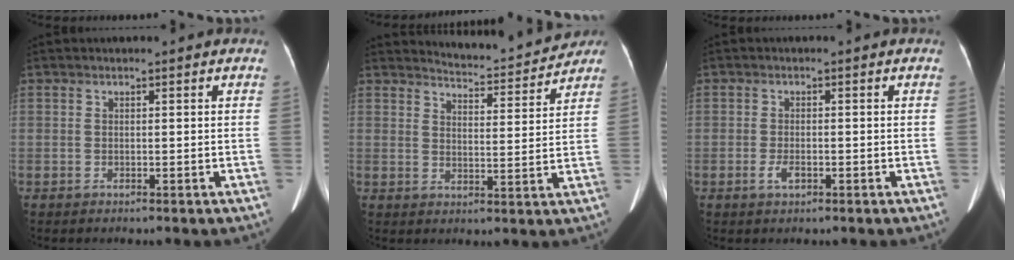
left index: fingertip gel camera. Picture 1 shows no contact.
{"total": 8.6, "force": [8.5, 0.7, 0.7], "torque": [-0.018, -0.003, 0.113]}
{"total": 1.8, "force": [-1.0, 0.7, 1.3], "torque": [-0.030, -0.008, -0.015]}